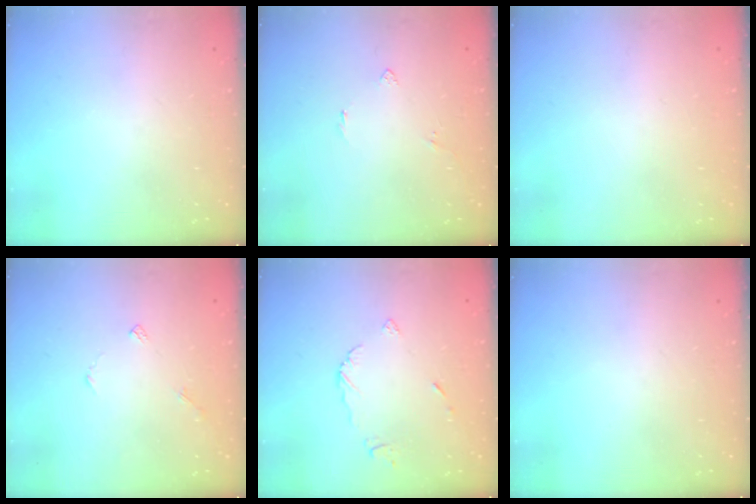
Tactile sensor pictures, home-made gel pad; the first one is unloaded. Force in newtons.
{"total": 2.7, "press": 2.7, "slide": 0.5}
{"total": 1.8, "press": 1.8, "slide": 0.1}
{"total": 3.6, "press": 3.6, "slide": 0.2}
{"total": 4.5, "press": 4.4, "slide": 0.4}
{"total": 0.0}